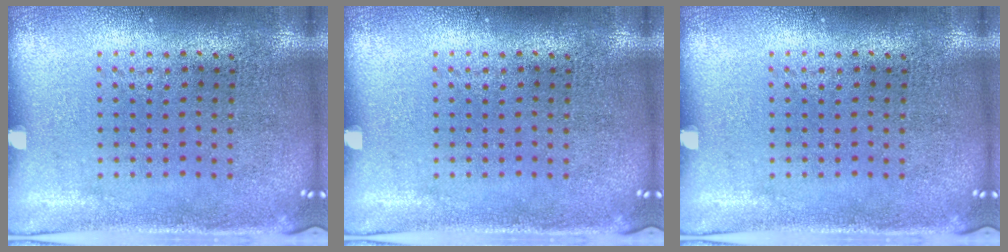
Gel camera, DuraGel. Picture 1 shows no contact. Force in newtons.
{"total": 0.0}
{"total": 0.0}